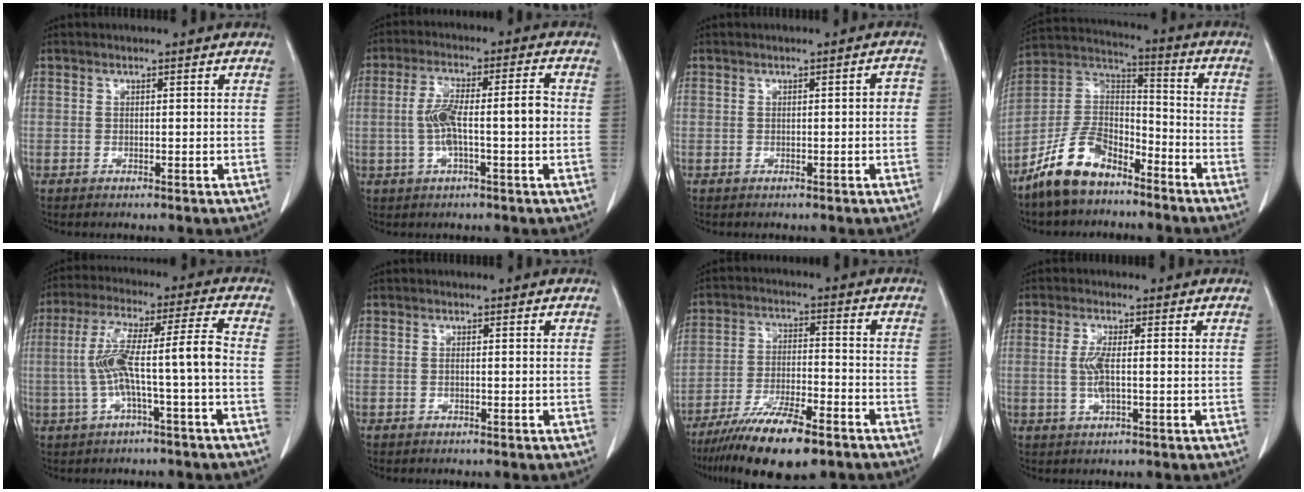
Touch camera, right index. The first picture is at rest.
{"total": 8.4, "force": [-0.7, 1.4, 8.2], "torque": [-0.156, 0.024, -0.011]}
{"total": 1.4, "force": [-0.2, 0.4, 1.3], "torque": [-0.011, 0.004, -0.003]}
{"total": 12.2, "force": [-8.9, 5.6, 6.3], "torque": [-0.136, 0.019, -0.174]}
{"total": 10.4, "force": [-1.6, 0.1, 10.3], "torque": [-0.200, 0.036, -0.027]}
{"total": 0.0}
{"total": 13.3, "force": [-9.5, 2.9, 8.8], "torque": [-0.155, -0.024, -0.165]}
{"total": 3.6, "force": [0.1, 0.8, 3.5], "torque": [-0.075, -0.003, 0.002]}